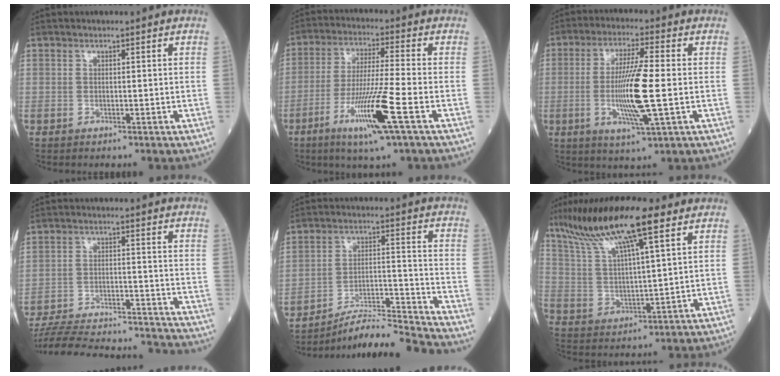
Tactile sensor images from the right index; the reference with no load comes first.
{"total": 11.6, "force": [-5.0, -0.8, 10.5], "torque": [-0.207, -0.021, -0.092]}
{"total": 10.7, "force": [-1.3, 0.1, 10.6], "torque": [-0.207, -0.010, -0.027]}
{"total": 25.7, "force": [-24.4, 1.7, 8.1], "torque": [-0.125, -0.025, -0.335]}
{"total": 13.9, "force": [-13.3, -2.0, 3.4], "torque": [-0.047, 0.023, -0.218]}
{"total": 15.7, "force": [10.4, 1.3, 11.7], "torque": [-0.224, 0.024, 0.189]}